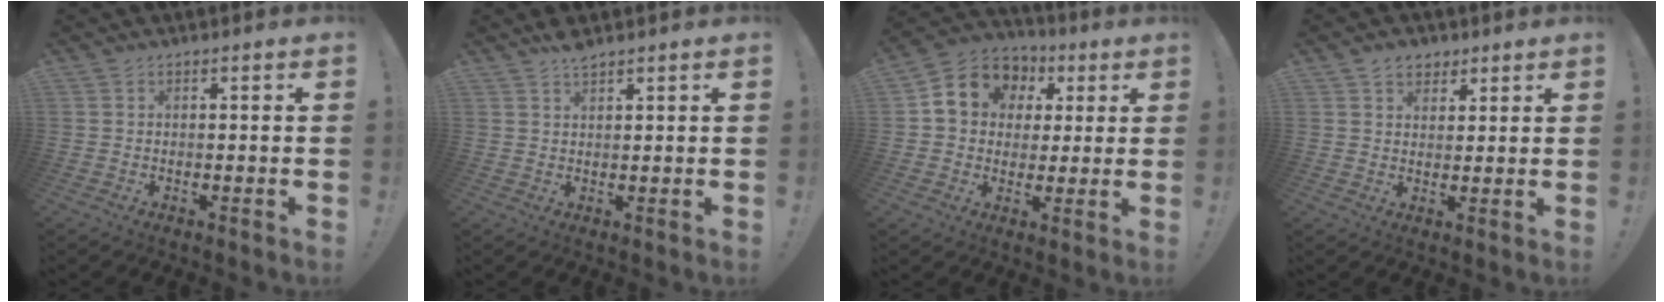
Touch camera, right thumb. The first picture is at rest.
{"total": 2.9, "force": [2.5, 0.5, 1.3], "torque": [-0.013, -0.017, 0.043]}
{"total": 11.7, "force": [3.9, 9.9, 4.9], "torque": [-0.071, -0.012, 0.079]}
{"total": 5.3, "force": [3.4, 3.9, 1.4], "torque": [-0.015, -0.014, 0.062]}